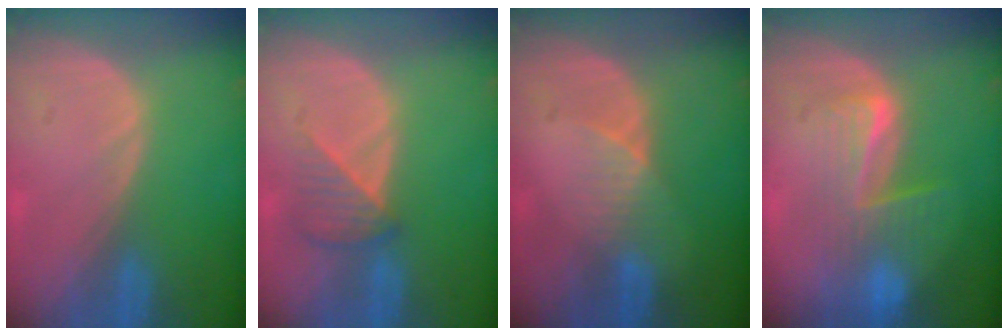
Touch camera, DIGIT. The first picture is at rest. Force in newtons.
{"total": 3.5, "press": 3.5, "slide": 0.4}
{"total": 3.2, "press": 2.8, "slide": 1.4}
{"total": 6.7, "press": 6.5, "slide": 1.4}